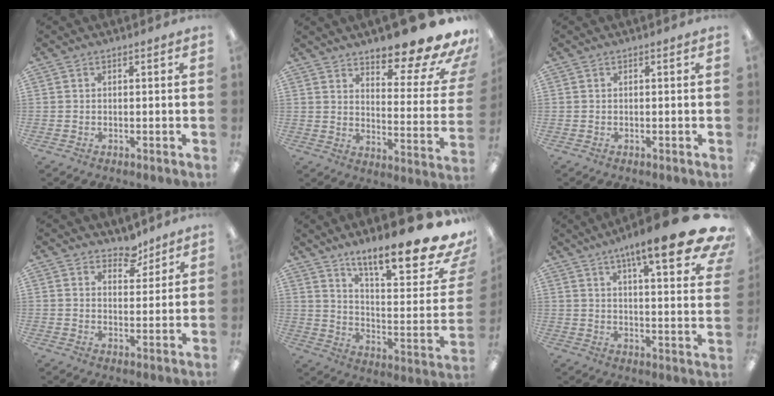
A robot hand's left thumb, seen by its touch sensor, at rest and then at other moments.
{"total": 15.0, "force": [12.4, 3.4, 7.8], "torque": [-0.101, -0.106, 0.202]}
{"total": 0.0}
{"total": 6.1, "force": [5.0, 3.0, 1.7], "torque": [-0.008, -0.034, 0.086]}
{"total": 20.9, "force": [15.3, 4.3, 13.5], "torque": [-0.187, -0.118, 0.243]}
{"total": 16.6, "force": [10.6, 3.1, 12.4], "torque": [-0.176, -0.067, 0.161]}